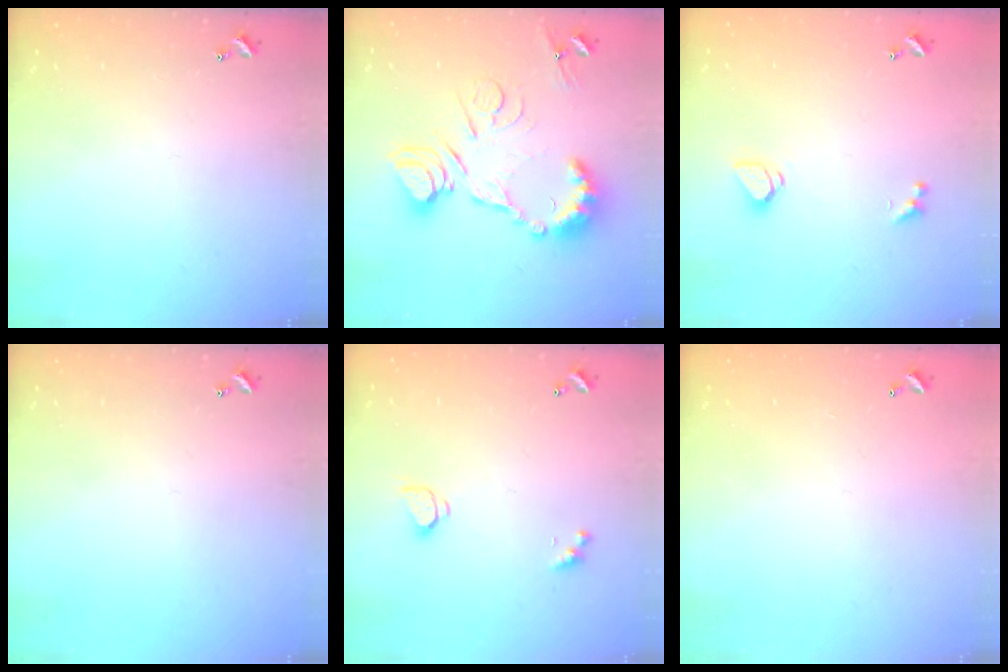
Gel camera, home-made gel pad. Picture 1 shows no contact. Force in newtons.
{"total": 15.6, "press": 15.5, "slide": 1.7}
{"total": 1.5, "press": 1.4, "slide": 0.5}
{"total": 0.0}
{"total": 1.6, "press": 1.5, "slide": 0.4}
{"total": 2.8, "press": 2.8, "slide": 0.1}